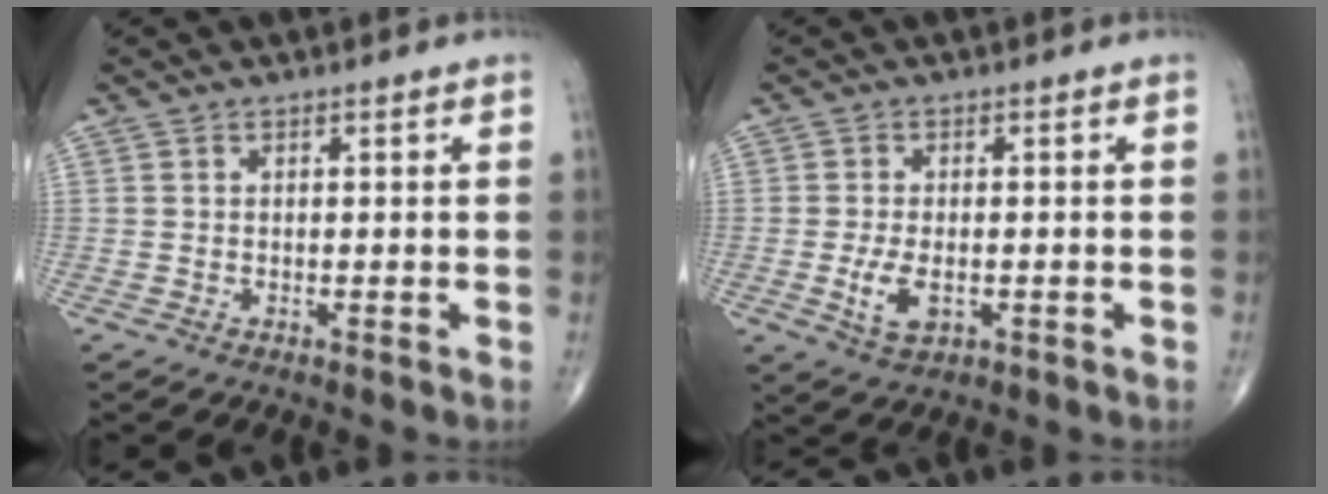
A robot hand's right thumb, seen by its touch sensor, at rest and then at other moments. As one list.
[{"total": 5.1, "force": [-1.1, 2.7, 4.2], "torque": [-0.081, -0.005, -0.016]}]